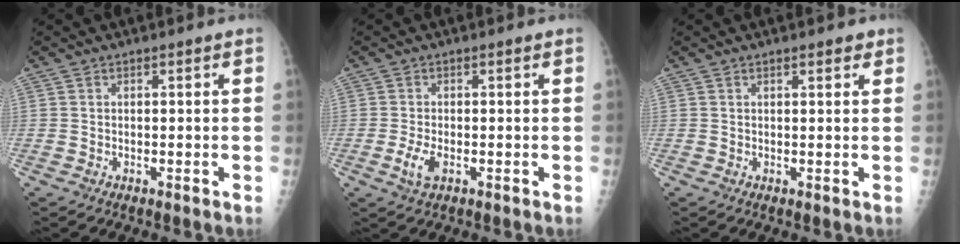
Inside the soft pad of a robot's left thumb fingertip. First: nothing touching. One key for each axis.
{"total": 3.4, "fx": -0.8, "fy": 1.5, "fz": 2.9, "tx": -0.066, "ty": -0.003, "tz": -0.015}
{"total": 1.7, "fx": 1.2, "fy": 0.6, "fz": 1.0, "tx": -0.009, "ty": -0.004, "tz": 0.013}